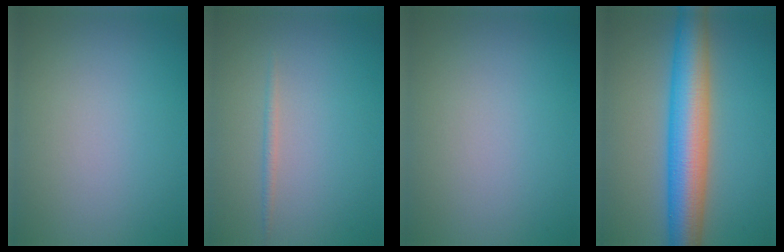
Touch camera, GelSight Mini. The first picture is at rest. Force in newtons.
{"total": 0.8, "press": 0.8, "slide": 0.0}
{"total": 0.0}
{"total": 8.9, "press": 8.9, "slide": 0.3}